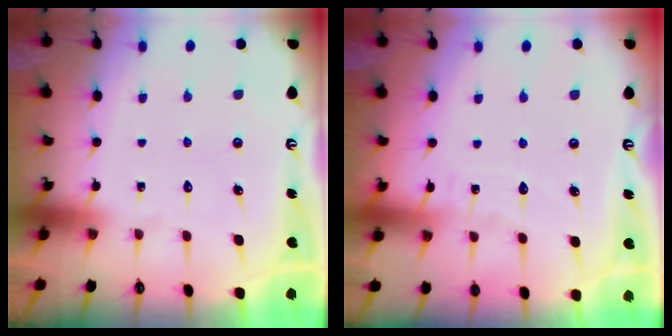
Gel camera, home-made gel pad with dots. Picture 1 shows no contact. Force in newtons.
{"total": 4.5, "press": 4.5, "slide": 0.5}